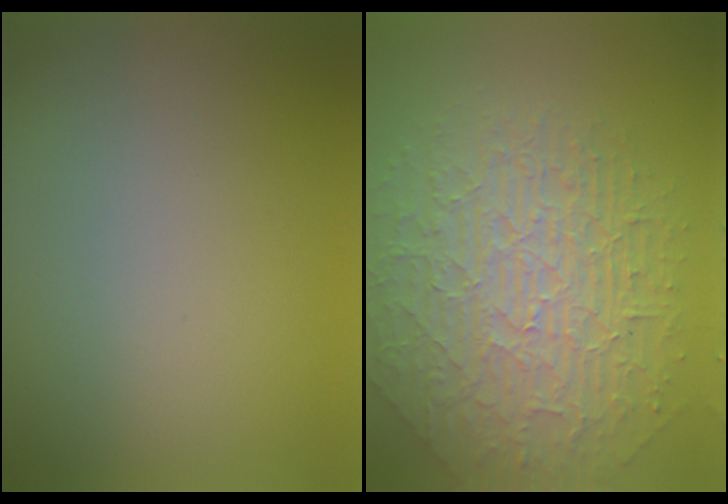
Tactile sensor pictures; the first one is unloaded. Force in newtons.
{"total": 6.7, "press": 5.5, "slide": 3.7}